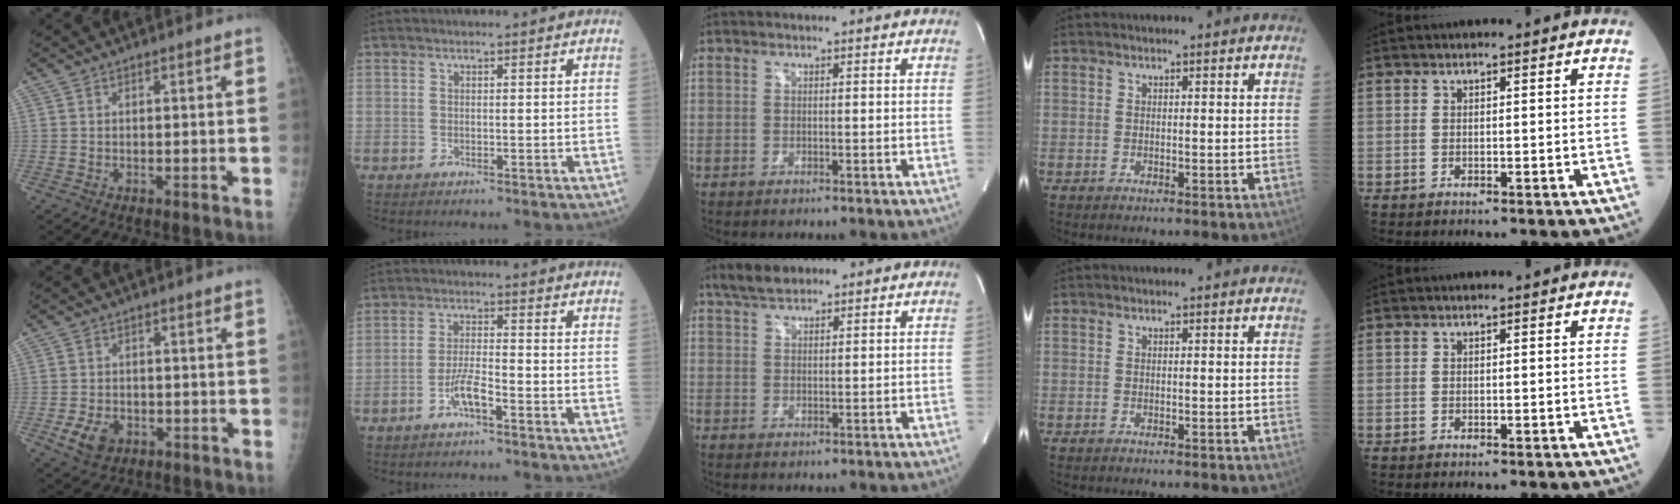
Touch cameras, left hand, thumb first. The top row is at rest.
{"thumb": {"total": 5.1, "force": [-2.1, 3.7, 2.8], "torque": [-0.045, 0.003, -0.029]}, "index": {"total": 4.2, "force": [-2.4, 0.6, 3.4], "torque": [-0.071, 0.003, -0.048]}, "middle": {"total": 3.9, "force": [3.2, 1.4, 1.8], "torque": [-0.045, 0.013, 0.062]}}